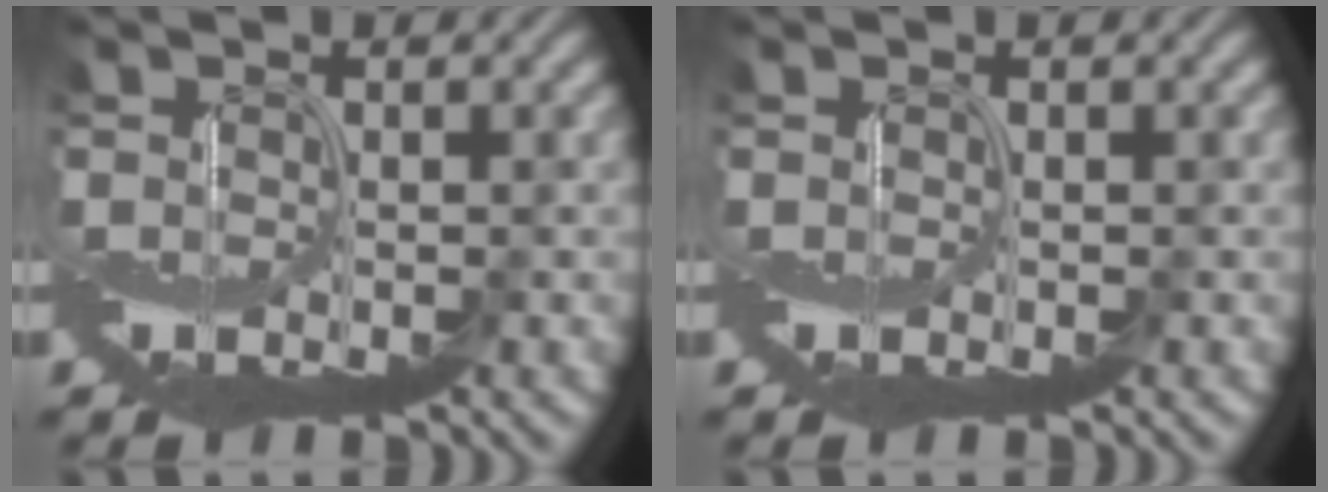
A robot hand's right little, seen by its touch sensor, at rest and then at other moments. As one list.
[{"total": 0.0}]